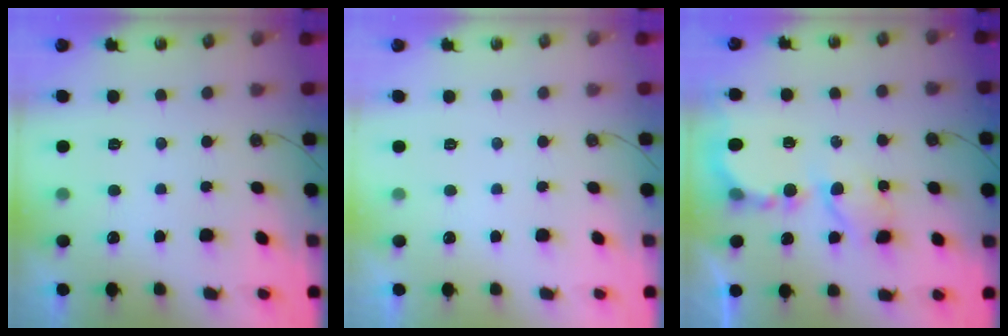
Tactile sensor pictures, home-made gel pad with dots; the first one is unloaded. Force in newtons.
{"total": 0.0}
{"total": 7.7, "press": 7.6, "slide": 0.6}